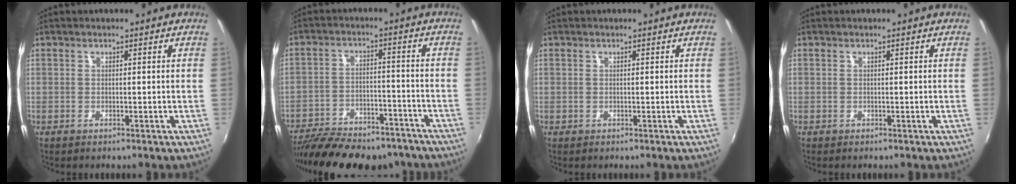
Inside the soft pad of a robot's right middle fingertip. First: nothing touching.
{"total": 21.7, "force": [-18.2, 7.4, 9.2], "torque": [-0.185, -0.010, -0.252]}
{"total": 0.0}
{"total": 0.0}